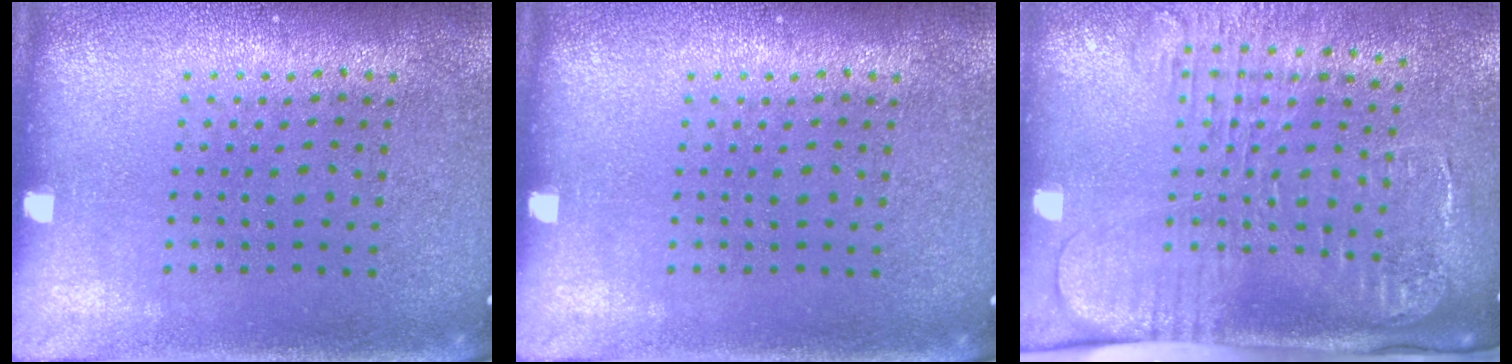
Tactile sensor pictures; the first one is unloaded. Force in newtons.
{"total": 0.0}
{"total": 2.7, "press": 2.0, "slide": 1.7}